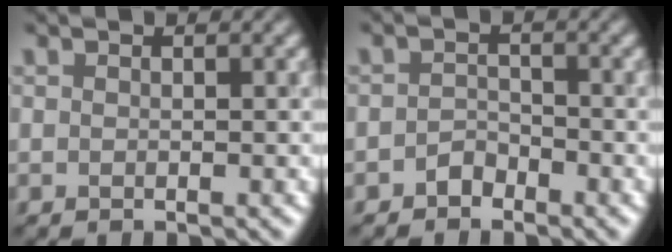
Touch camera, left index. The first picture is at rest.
{"total": 1.2, "force": [-1.0, 0.6, 0.2], "torque": [-0.002, 0.011, -0.021]}